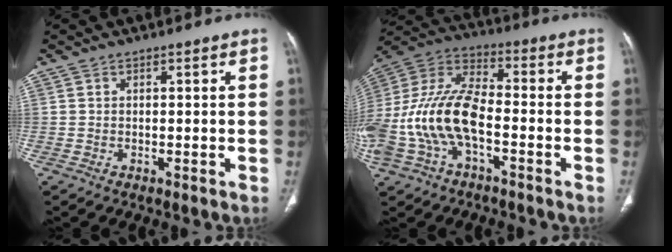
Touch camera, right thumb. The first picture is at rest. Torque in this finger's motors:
{"motor_torque": [2.61, 2.40, 2.00, -0.77, 0.77]}